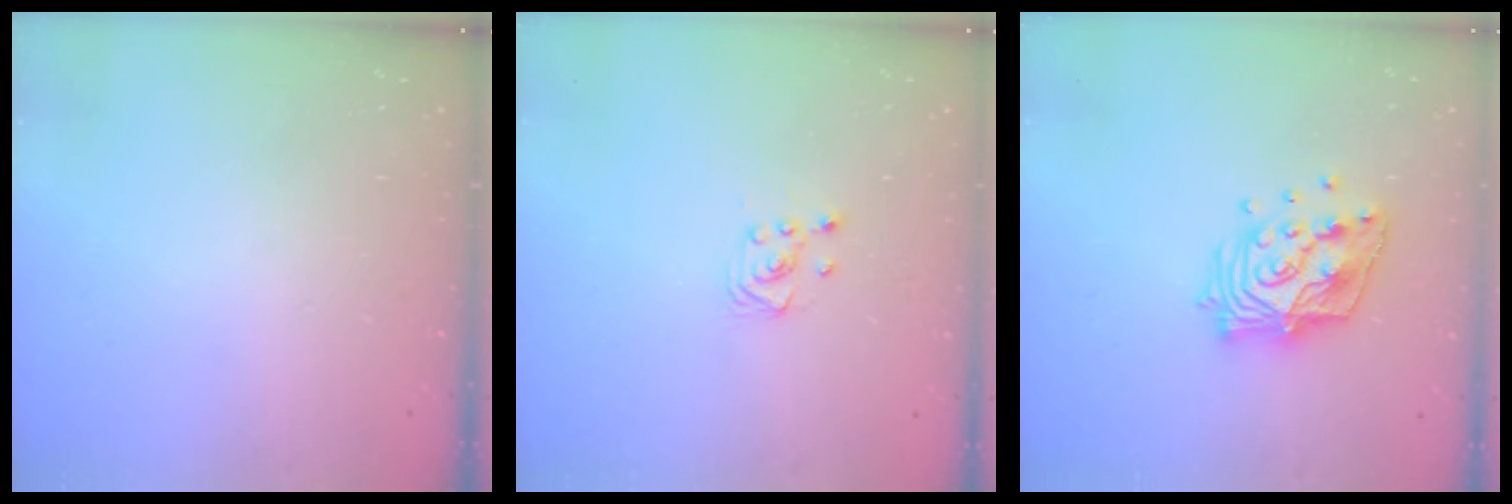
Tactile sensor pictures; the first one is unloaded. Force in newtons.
{"total": 2.6, "press": 2.4, "slide": 1.0}
{"total": 15.5, "press": 15.5, "slide": 1.2}